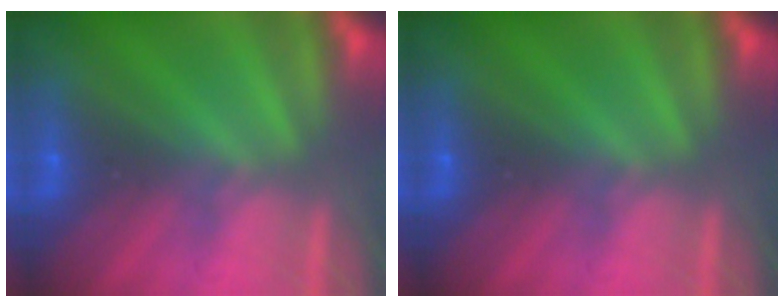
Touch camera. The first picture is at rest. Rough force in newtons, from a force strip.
{"total": 0.0}